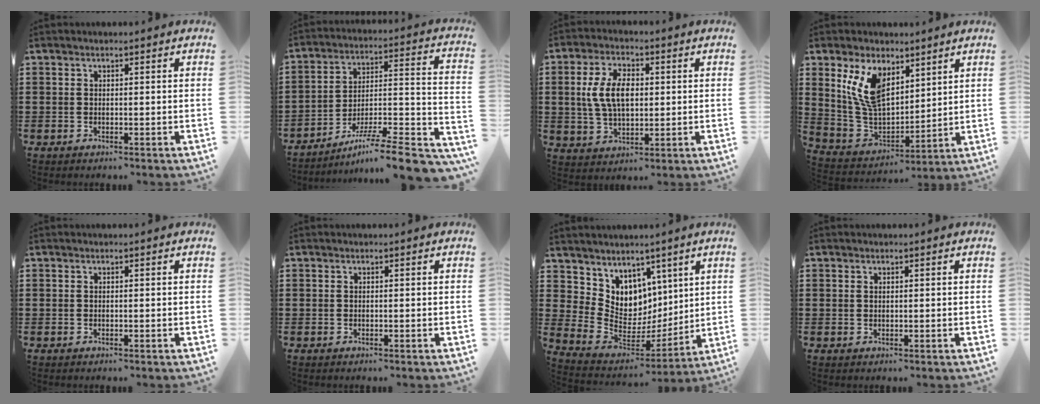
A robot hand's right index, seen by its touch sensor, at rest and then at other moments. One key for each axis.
{"total": 9.5, "fx": -7.3, "fy": -0.1, "fz": 6.0, "tx": -0.083, "ty": 0.001, "tz": -0.143}
{"total": 7.9, "fx": 0.8, "fy": 4.4, "fz": 6.5, "tx": -0.153, "ty": 0.009, "tz": 0.006}
{"total": 10.1, "fx": 5.5, "fy": 5.4, "fz": 6.6, "tx": -0.162, "ty": -0.008, "tz": 0.103}
{"total": 0.0}
{"total": 0.0}
{"total": 7.1, "fx": 4.5, "fy": 5.4, "fz": -0.4, "tx": -0.049, "ty": -0.065, "tz": 0.091}
{"total": 0.5, "fx": 0.3, "fy": 0.3, "fz": 0.3, "tx": -0.006, "ty": 0.001, "tz": 0.007}